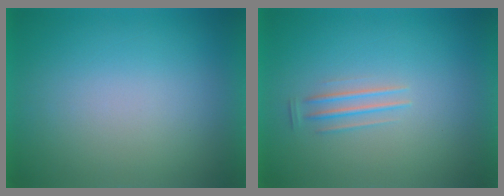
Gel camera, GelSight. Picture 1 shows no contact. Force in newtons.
{"total": 1.3}